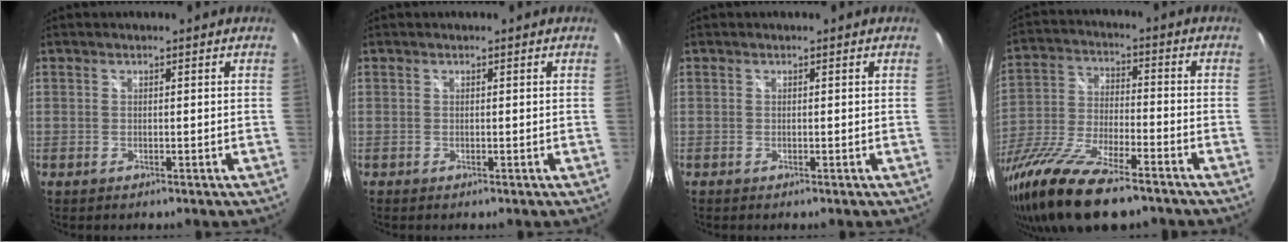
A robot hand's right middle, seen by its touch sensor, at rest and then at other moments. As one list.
[{"total": 0.0}, {"total": 0.0}, {"total": 21.1, "force": [-15.1, 5.9, 13.5], "torque": [-0.281, -0.056, -0.274]}]